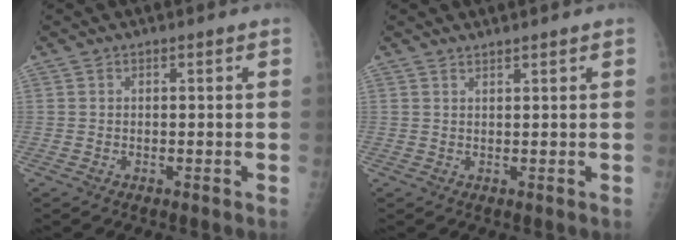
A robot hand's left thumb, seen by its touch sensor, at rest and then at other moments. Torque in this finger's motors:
{"motor_torque": [-0.09, -0.16, -0.08, 0.14, -0.04]}